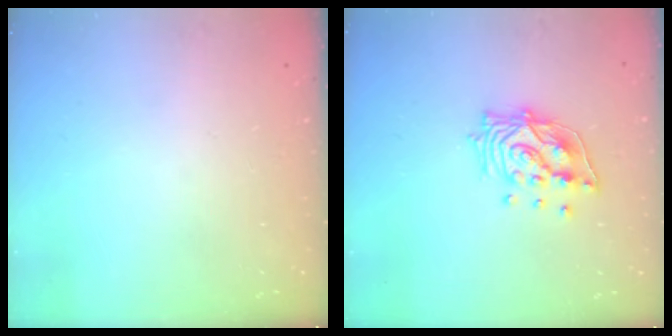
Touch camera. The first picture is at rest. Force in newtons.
{"total": 13.2, "press": 13.2, "slide": 1.3}